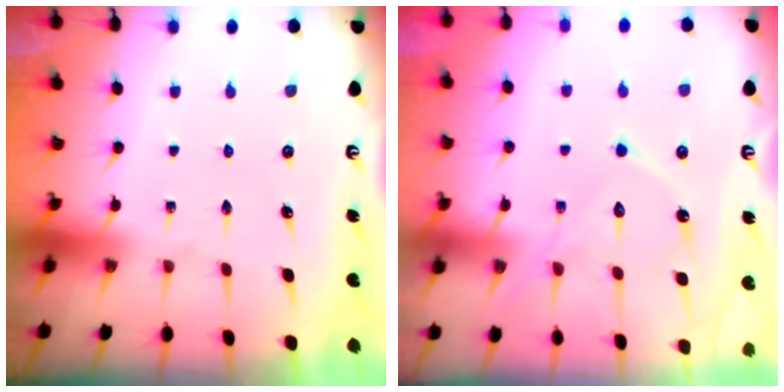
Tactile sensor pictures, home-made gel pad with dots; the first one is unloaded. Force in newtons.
{"total": 11.5, "press": 11.5, "slide": 0.3}